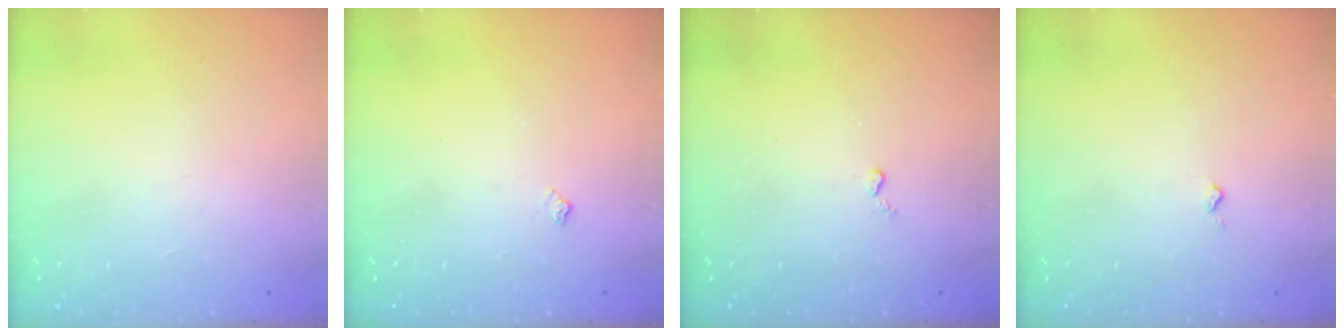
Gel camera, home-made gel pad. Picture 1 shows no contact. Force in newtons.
{"total": 3.6, "press": 3.5, "slide": 0.7}
{"total": 2.6, "press": 2.6, "slide": 0.5}
{"total": 2.7, "press": 2.6, "slide": 0.4}